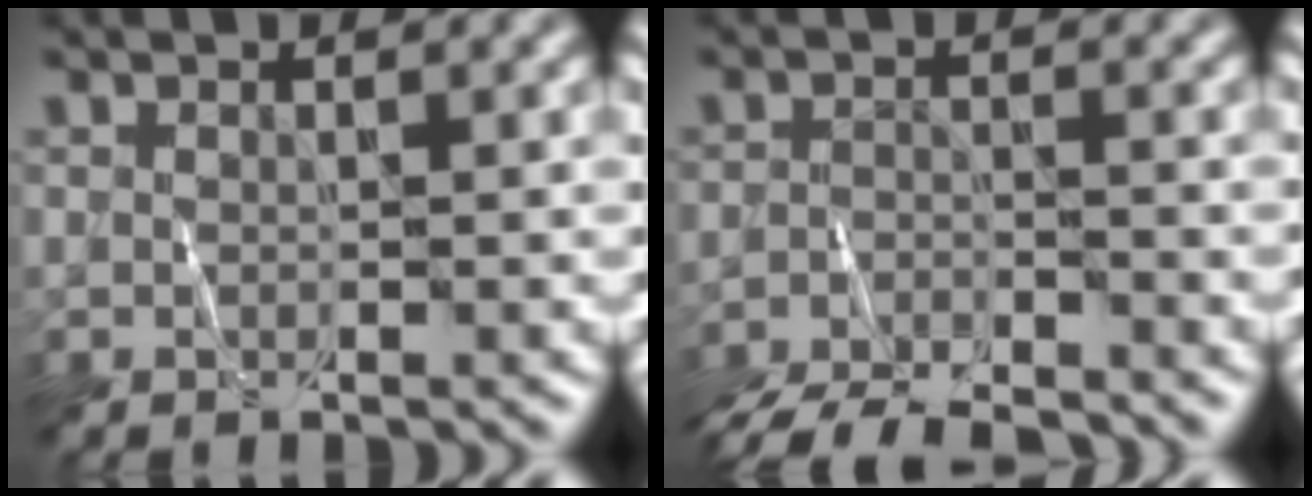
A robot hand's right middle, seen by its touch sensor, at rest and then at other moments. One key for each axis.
{"total": 8.7, "fx": -8.1, "fy": 1.9, "fz": 2.7, "tx": -0.053, "ty": -0.026, "tz": -0.130}